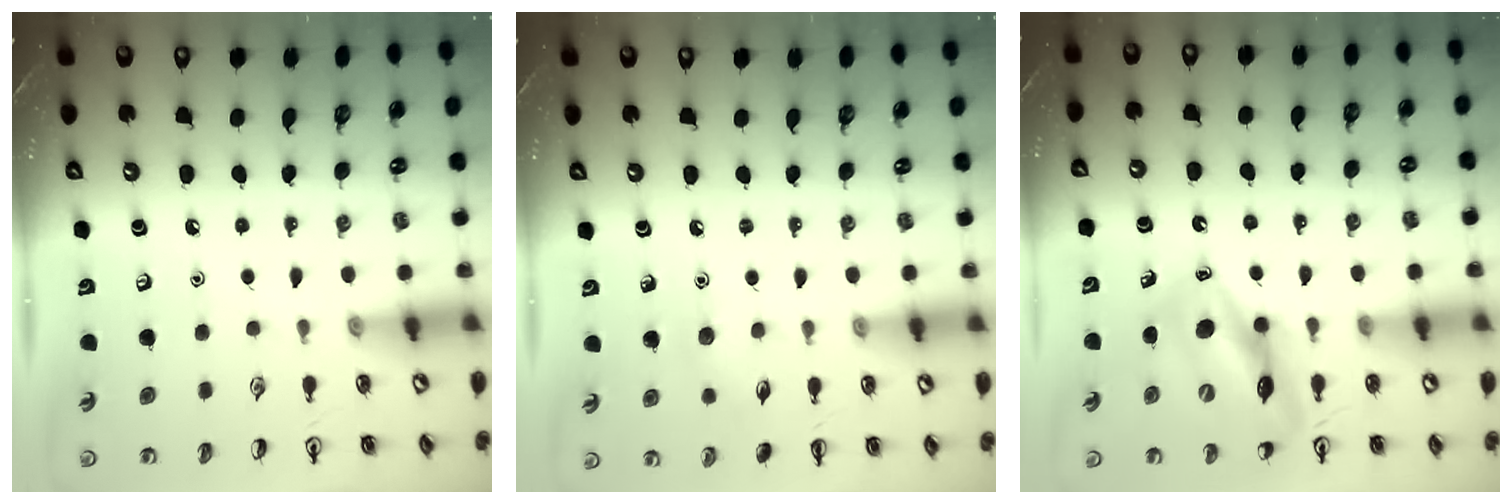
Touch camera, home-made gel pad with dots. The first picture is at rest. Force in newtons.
{"total": 5.0, "press": 4.9, "slide": 1.3}
{"total": 12.4, "press": 11.8, "slide": 3.7}